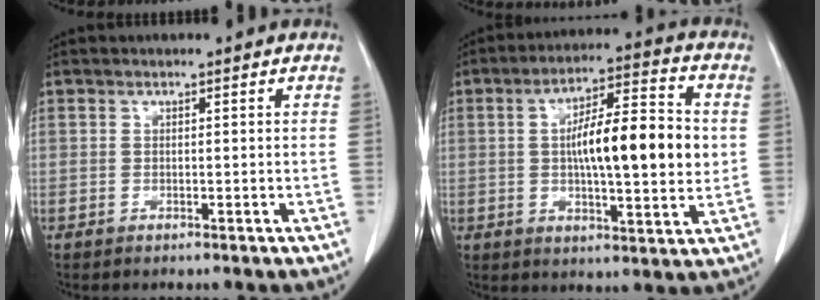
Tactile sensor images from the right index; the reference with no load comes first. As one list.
[{"total": 14.5, "force": [0.8, 3.2, 14.1], "torque": [-0.232, 0.018, 0.010]}]